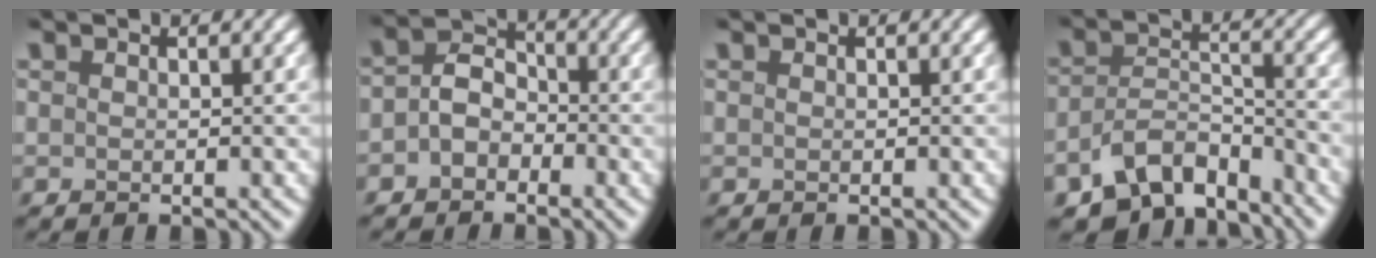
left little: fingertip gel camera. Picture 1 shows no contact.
{"total": 3.2, "force": [-1.4, 2.3, 1.8], "torque": [-0.028, 0.007, -0.036]}
{"total": 0.0}
{"total": 6.9, "force": [-5.3, 3.3, 3.0], "torque": [-0.041, -0.015, -0.092]}